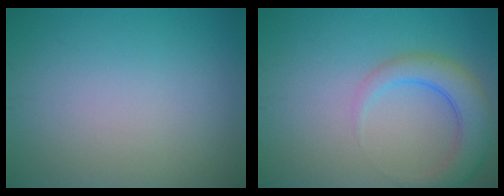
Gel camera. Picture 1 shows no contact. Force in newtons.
{"total": 4.3, "press": 4.3, "slide": 0.3}